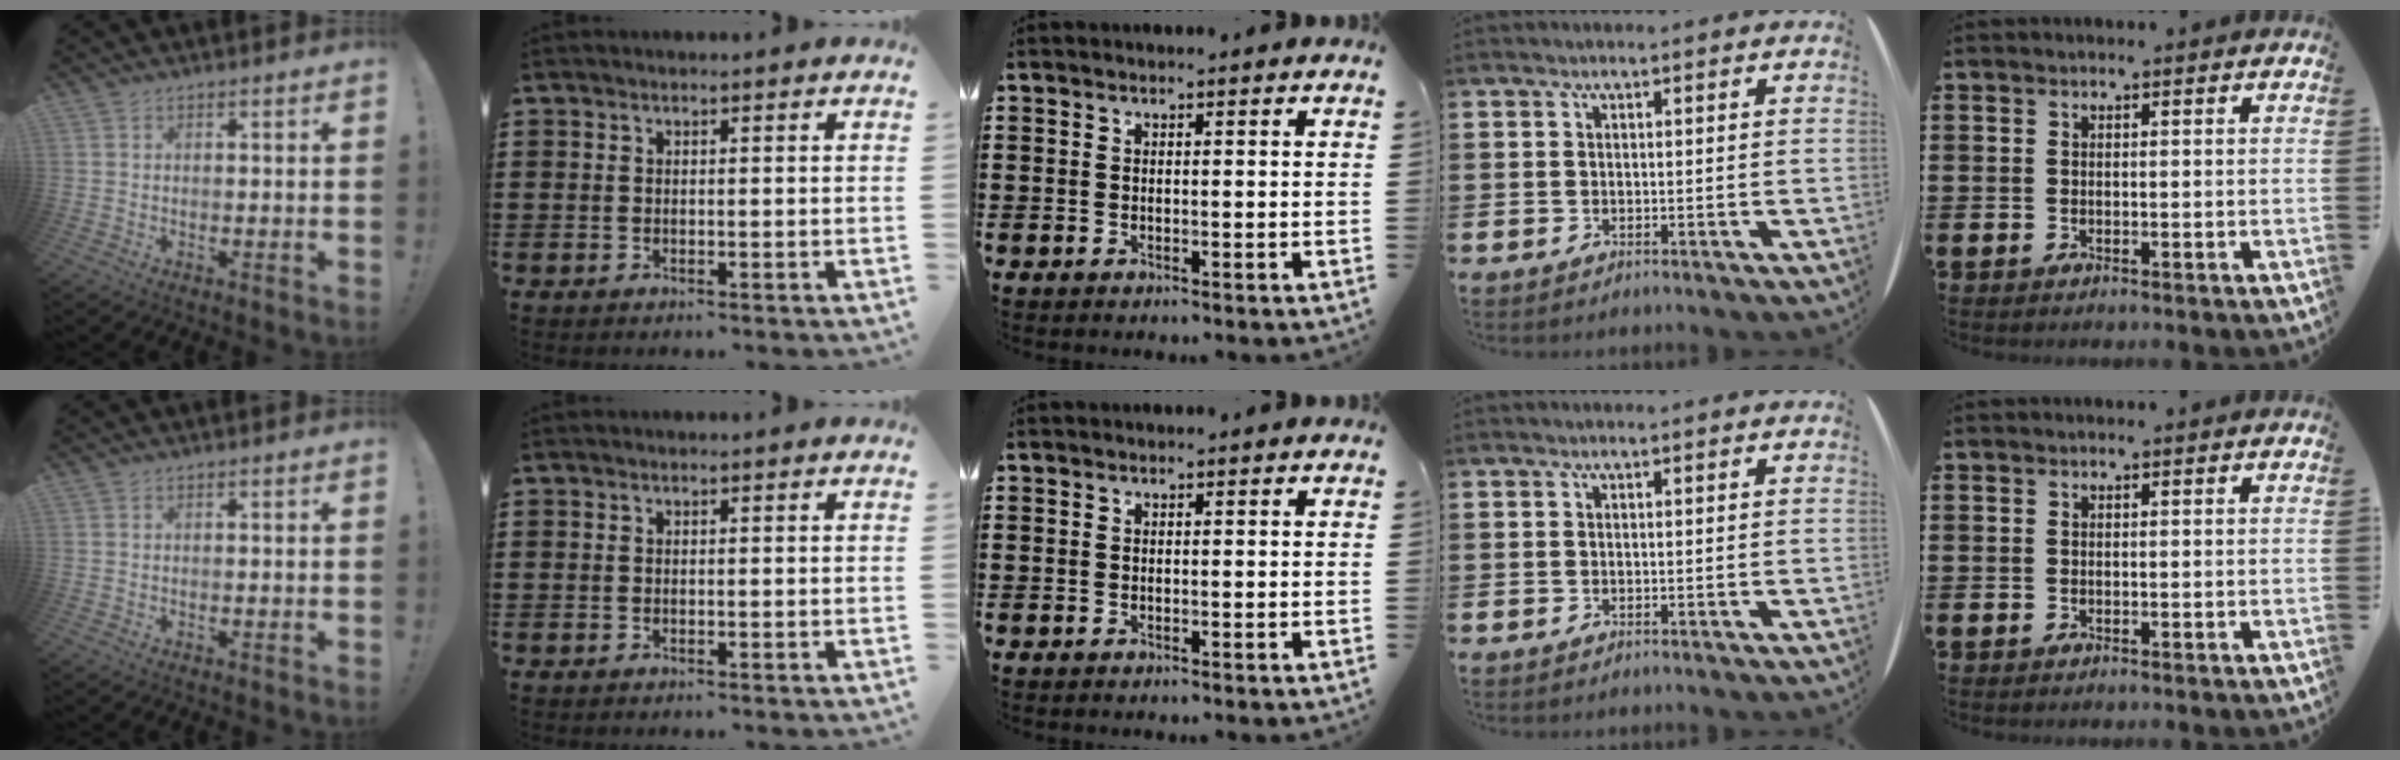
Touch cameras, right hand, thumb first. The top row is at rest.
{}